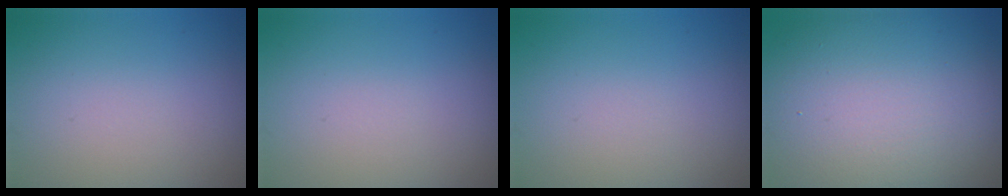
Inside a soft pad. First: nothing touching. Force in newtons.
{"total": 0.0}
{"total": 0.0}
{"total": 16.2, "press": 16.1, "slide": 1.2}